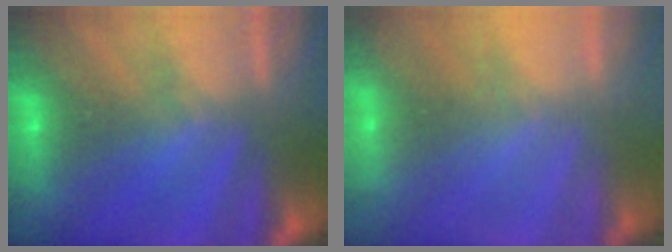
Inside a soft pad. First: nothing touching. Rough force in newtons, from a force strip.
{"total": 2.1}